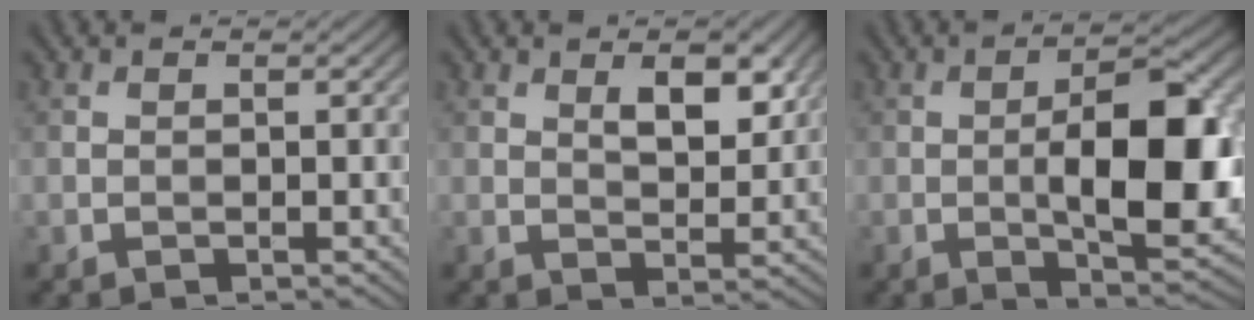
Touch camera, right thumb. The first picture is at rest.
{"total": 4.9, "force": [2.3, 2.2, 3.7], "torque": [-0.062, -0.006, 0.039]}
{"total": 11.3, "force": [-1.0, 4.2, 10.5], "torque": [-0.160, -0.002, -0.016]}